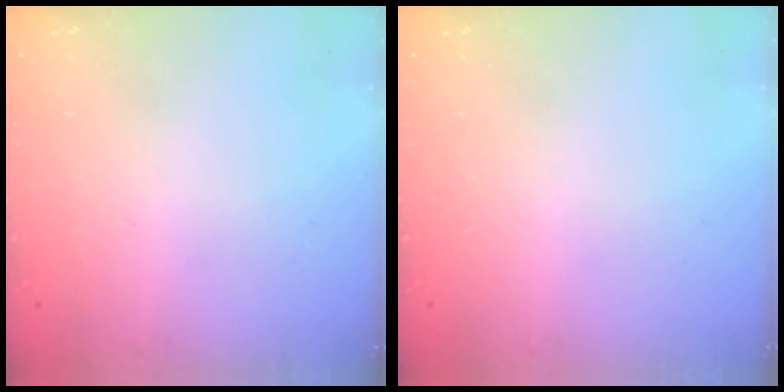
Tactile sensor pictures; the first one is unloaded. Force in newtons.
{"total": 0.0}